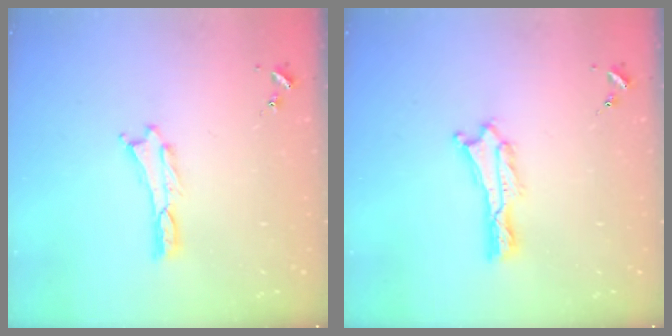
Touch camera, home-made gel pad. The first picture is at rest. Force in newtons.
{"total": 0.7, "press": 0.7, "slide": 0.1}